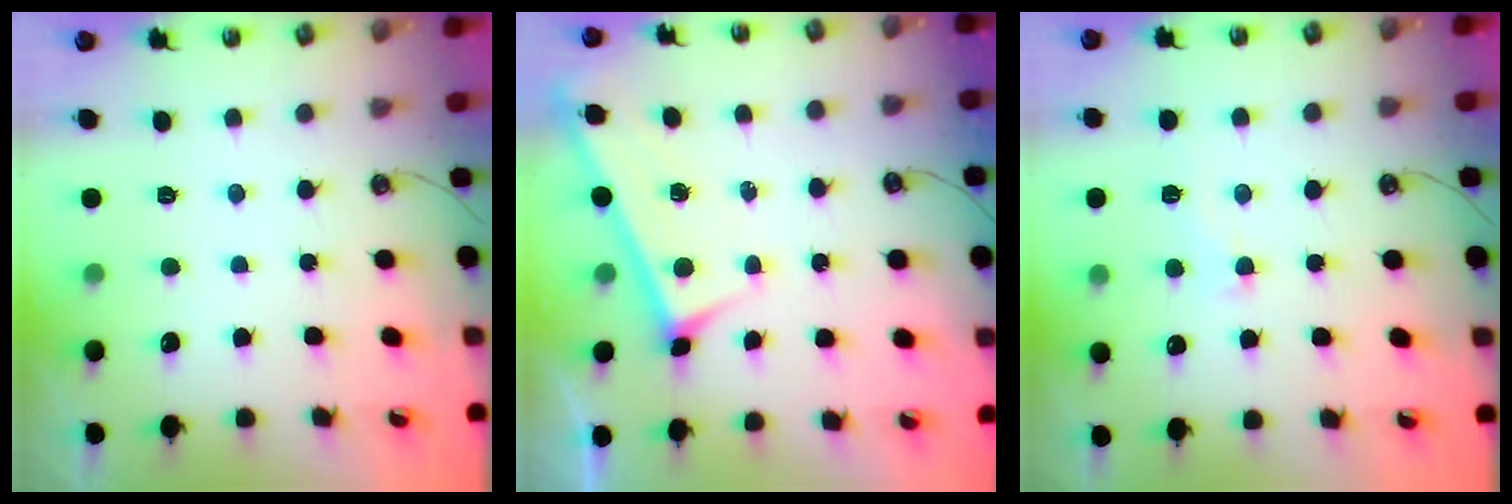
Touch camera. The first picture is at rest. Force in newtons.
{"total": 3.0, "press": 3.0, "slide": 0.2}
{"total": 2.1, "press": 2.1, "slide": 0.6}